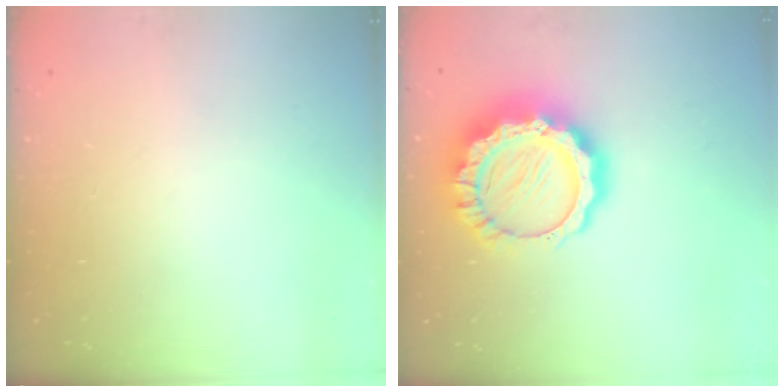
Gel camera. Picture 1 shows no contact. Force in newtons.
{"total": 16.9, "press": 16.9, "slide": 1.5}